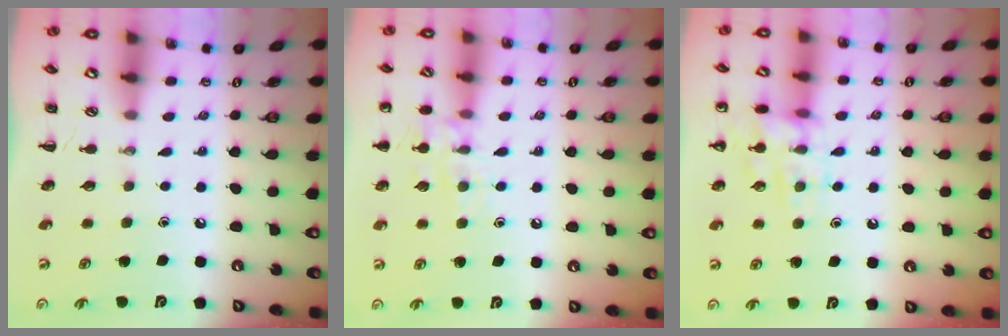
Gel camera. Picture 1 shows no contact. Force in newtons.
{"total": 9.1, "press": 9.1, "slide": 1.2}
{"total": 12.6, "press": 12.6, "slide": 0.9}